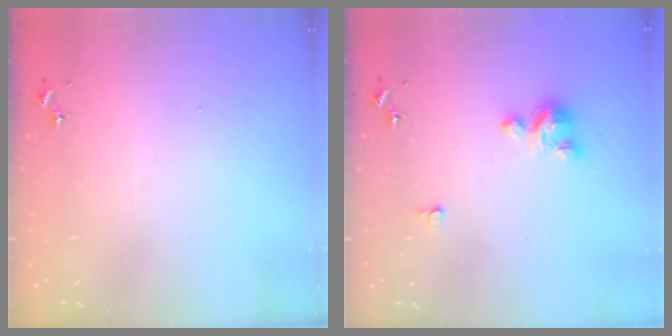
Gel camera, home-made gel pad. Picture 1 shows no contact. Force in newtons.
{"total": 5.8, "press": 5.7, "slide": 0.5}